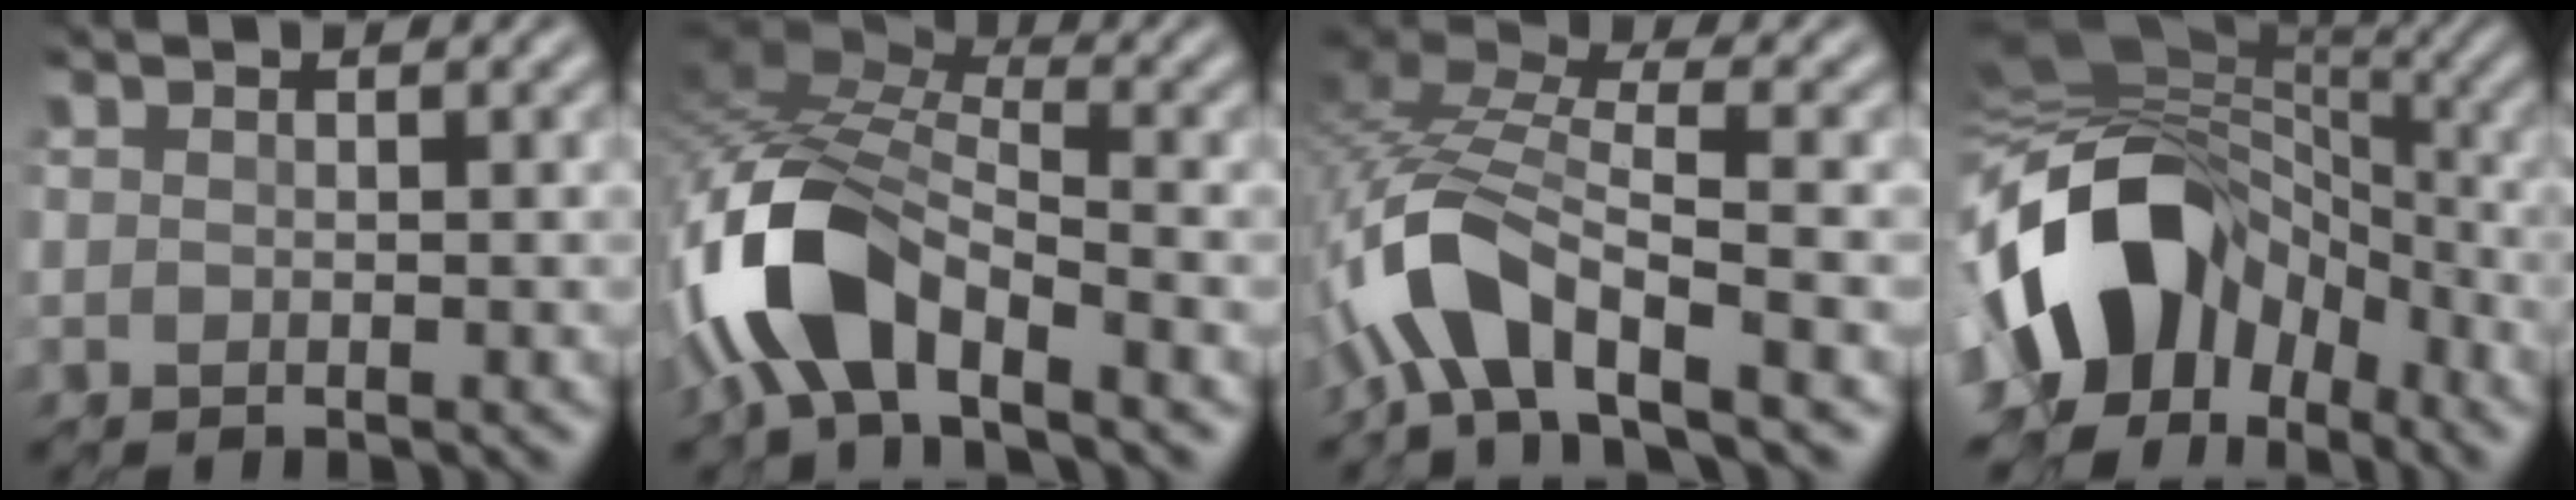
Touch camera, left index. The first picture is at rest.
{"total": 7.7, "force": [-4.8, 2.6, 5.5], "torque": [-0.117, 0.010, -0.104]}
{"total": 7.2, "force": [-4.5, 1.7, 5.4], "torque": [-0.120, 0.009, -0.095]}
{"total": 14.3, "force": [-5.2, 10.2, 8.6], "torque": [-0.167, -0.006, -0.099]}